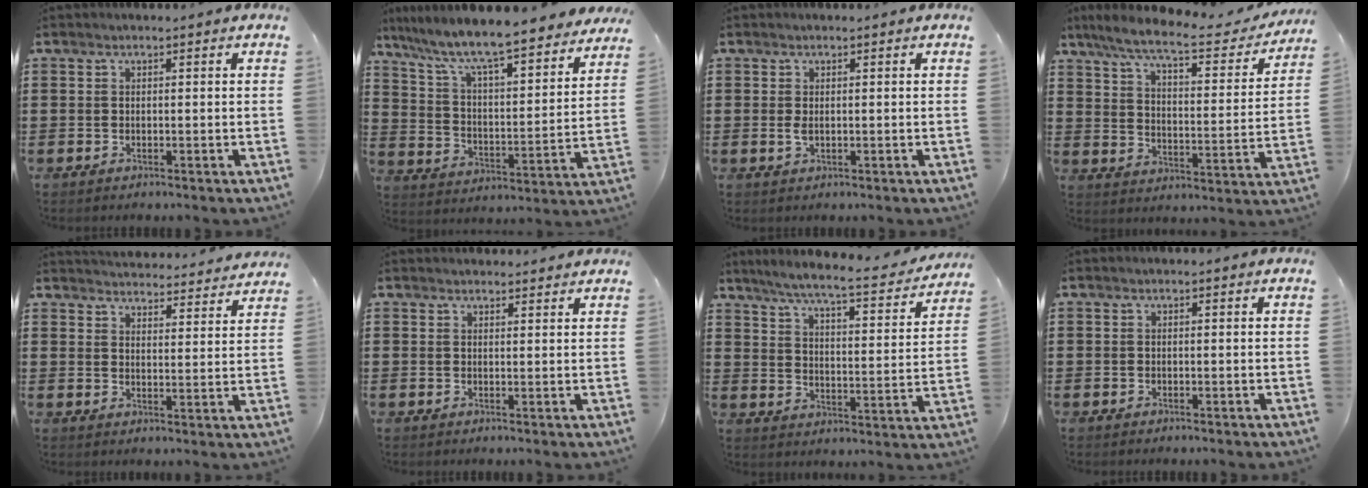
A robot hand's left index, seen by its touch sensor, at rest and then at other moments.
{"total": 7.7, "force": [6.9, 0.2, 3.4], "torque": [-0.099, -0.057, 0.111]}
{"total": 1.4, "force": [0.1, 0.5, 1.3], "torque": [-0.034, -0.001, -0.001]}
{"total": 8.4, "force": [6.9, 0.7, 4.8], "torque": [-0.120, -0.036, 0.114]}
{"total": 4.2, "force": [4.2, 0.0, 0.0], "torque": [-0.010, -0.033, 0.071]}
{"total": 1.7, "force": [1.7, 0.4, 0.1], "torque": [-0.005, 0.003, 0.034]}
{"total": 6.7, "force": [5.8, -0.3, 3.3], "torque": [-0.089, -0.040, 0.093]}
{"total": 0.0}